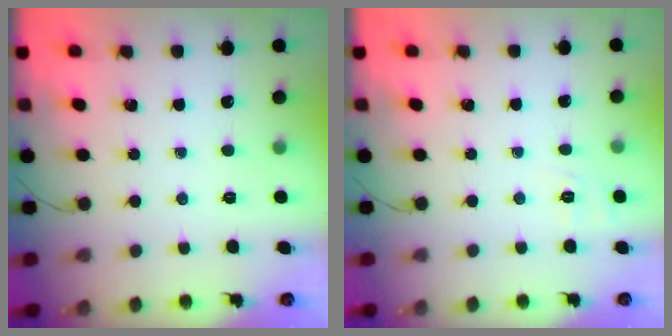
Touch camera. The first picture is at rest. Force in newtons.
{"total": 1.8, "press": 0.1, "slide": 1.8}